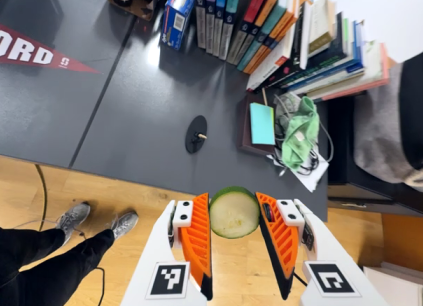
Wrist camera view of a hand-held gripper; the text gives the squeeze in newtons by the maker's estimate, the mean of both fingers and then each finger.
{"total": 9.0, "left": 9.5, "right": 8.5}